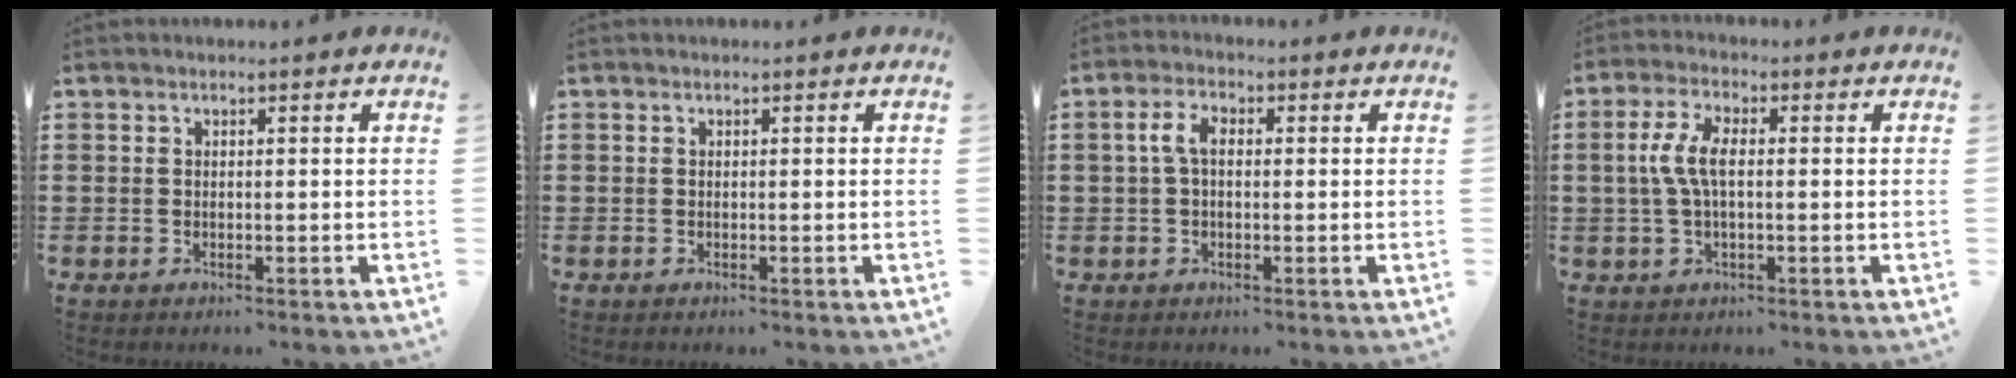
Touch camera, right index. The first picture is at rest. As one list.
[{"total": 0.0}, {"total": 3.9, "force": [0.3, 2.0, 3.3], "torque": [-0.082, 0.004, -0.001]}, {"total": 5.7, "force": [0.1, 2.4, 5.2], "torque": [-0.126, -0.001, -0.008]}]